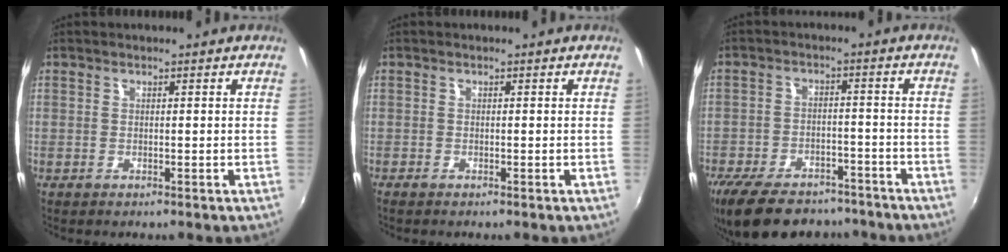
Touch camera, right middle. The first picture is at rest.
{"total": 0.5, "force": [-0.5, 0.0, 0.2], "torque": [-0.003, -0.003, -0.012]}
{"total": 18.6, "force": [-14.6, 7.9, 8.3], "torque": [-0.189, -0.012, -0.215]}